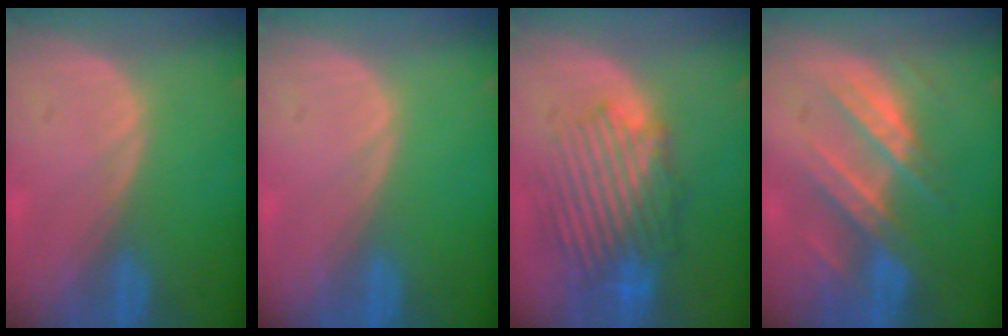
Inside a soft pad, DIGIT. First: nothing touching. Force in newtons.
{"total": 0.0}
{"total": 10.0, "press": 9.1, "slide": 4.0}
{"total": 8.9, "press": 7.8, "slide": 4.2}